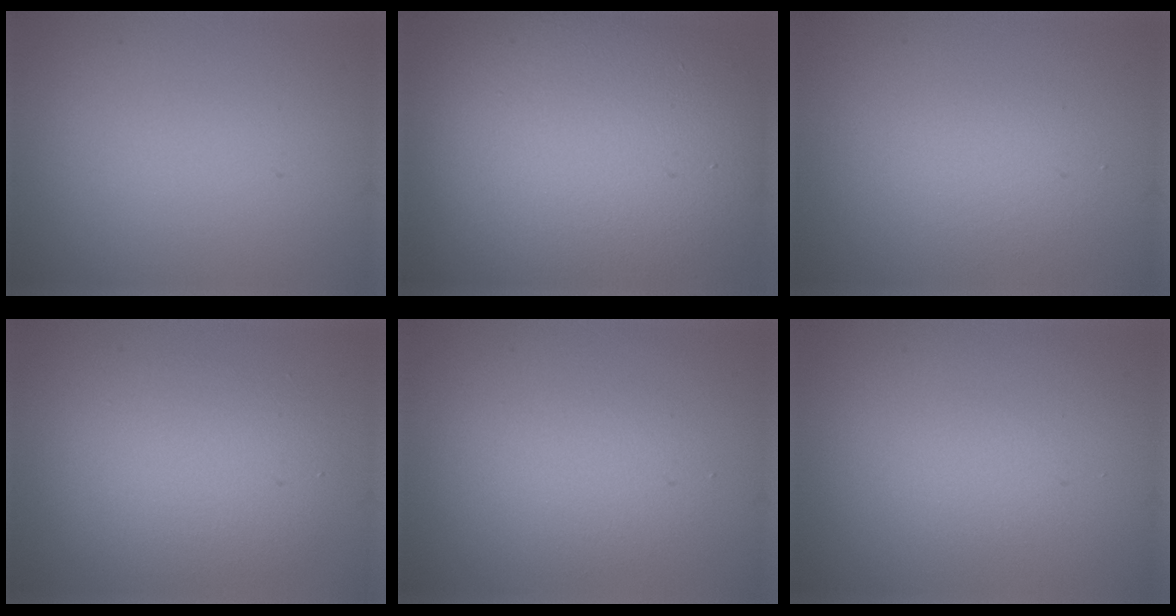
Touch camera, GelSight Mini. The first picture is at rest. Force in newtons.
{"total": 16.0, "press": 16.0, "slide": 0.9}
{"total": 2.1, "press": 2.1, "slide": 0.1}
{"total": 4.5, "press": 4.5, "slide": 0.5}
{"total": 2.4, "press": 2.4, "slide": 0.1}
{"total": 1.1, "press": 1.1, "slide": 0.1}